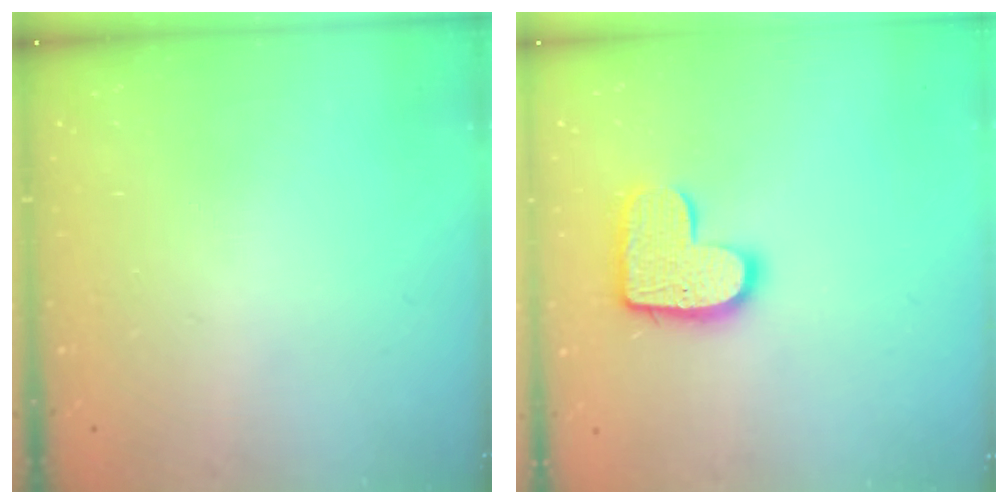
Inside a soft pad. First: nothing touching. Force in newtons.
{"total": 13.5, "press": 13.5, "slide": 0.8}